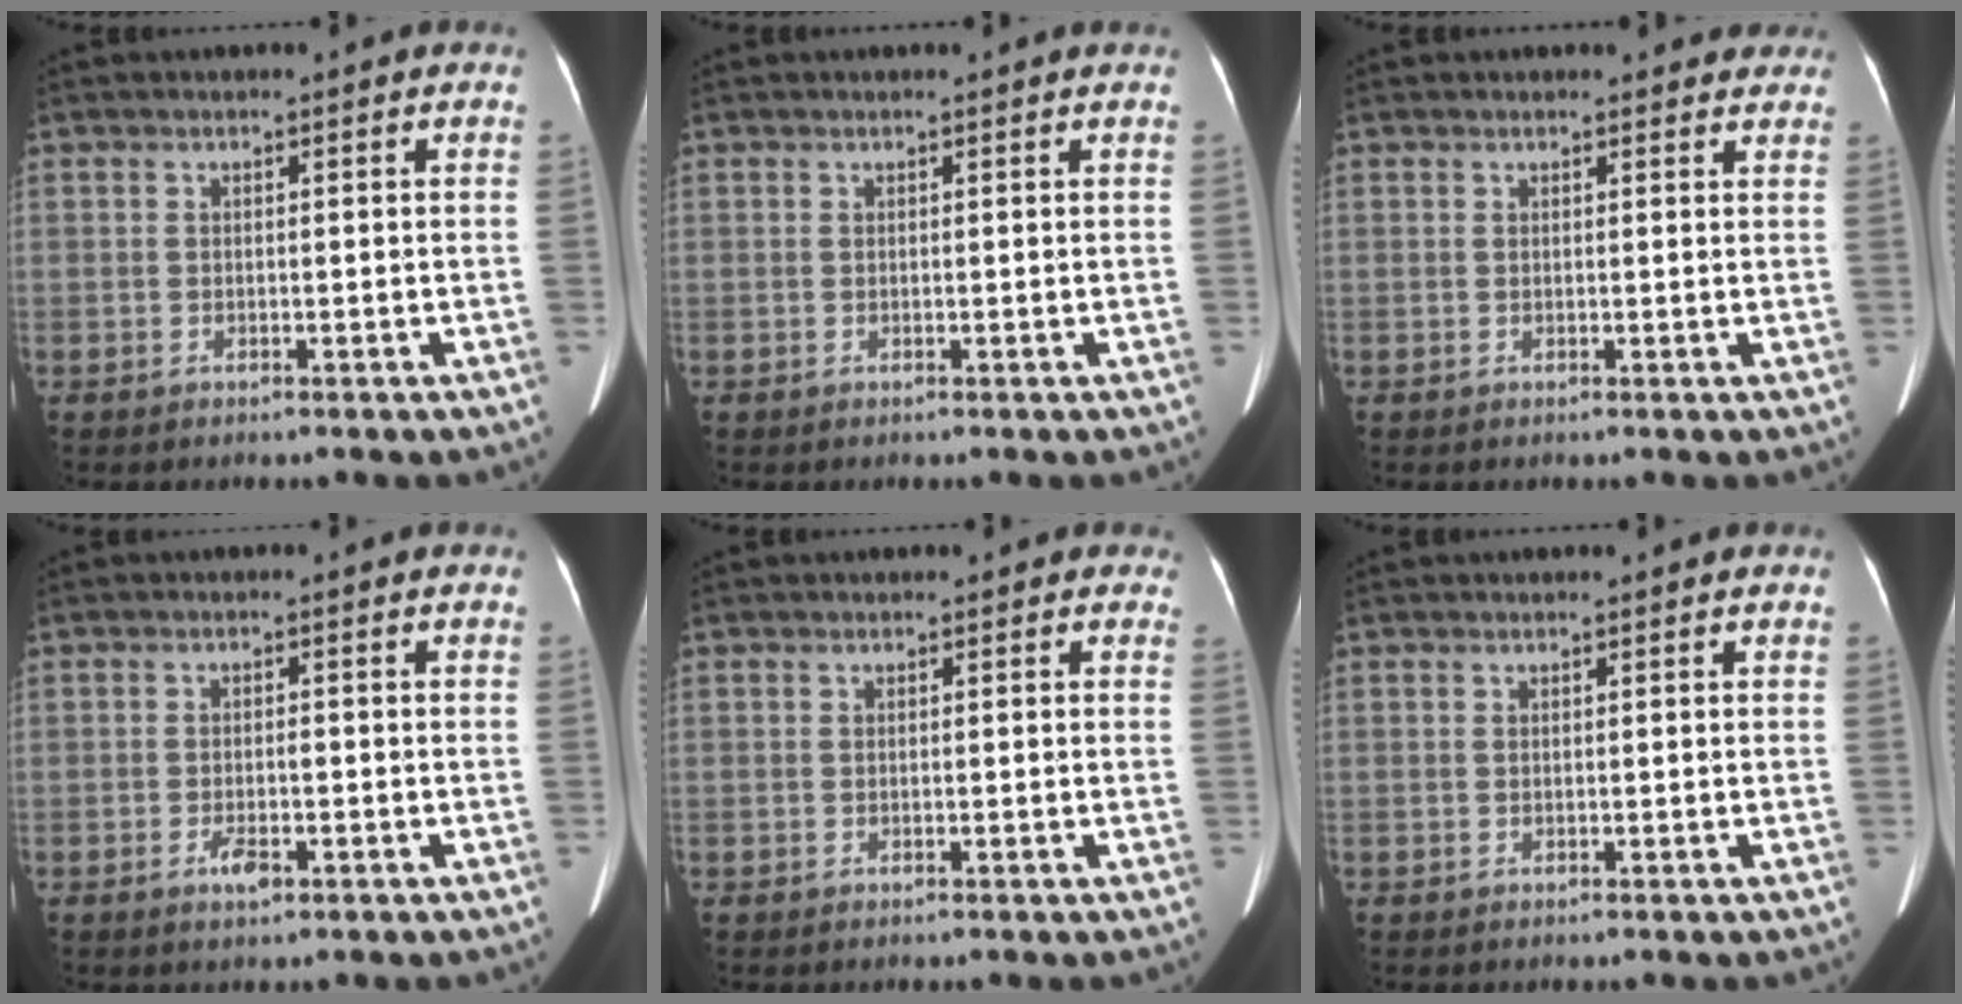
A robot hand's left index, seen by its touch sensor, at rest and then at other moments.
{"total": 0.8, "force": [0.8, 0.0, 0.2], "torque": [-0.011, -0.003, 0.006]}
{"total": 4.8, "force": [4.4, 1.8, 0.6], "torque": [0.009, -0.004, 0.030]}
{"total": 2.5, "force": [-1.4, 0.9, 1.9], "torque": [-0.034, -0.001, -0.020]}
{"total": 0.6, "force": [0.2, 0.6, 0.0], "torque": [0.007, 0.002, -0.006]}
{"total": 0.0}